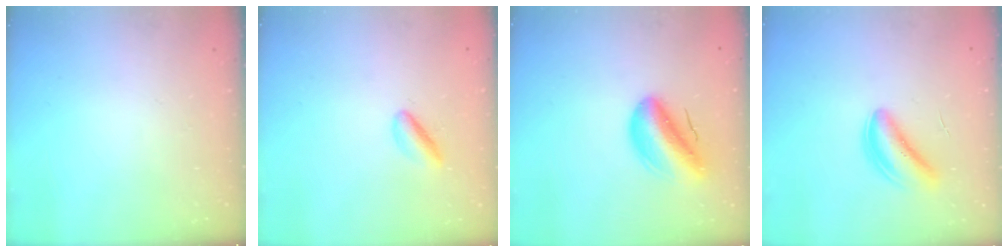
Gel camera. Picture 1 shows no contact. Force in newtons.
{"total": 2.9, "press": 2.8, "slide": 0.4}
{"total": 10.9, "press": 10.3, "slide": 3.5}
{"total": 5.0, "press": 5.0, "slide": 0.7}